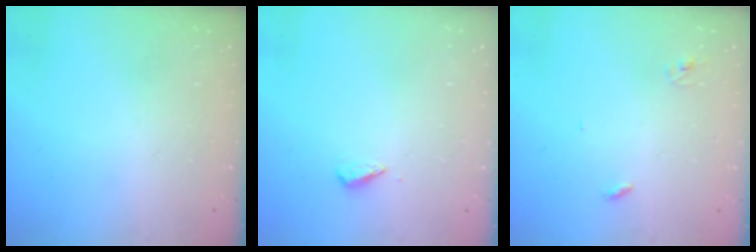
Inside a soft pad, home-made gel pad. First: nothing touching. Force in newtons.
{"total": 2.9, "press": 2.9, "slide": 0.4}
{"total": 2.8, "press": 2.8, "slide": 0.3}